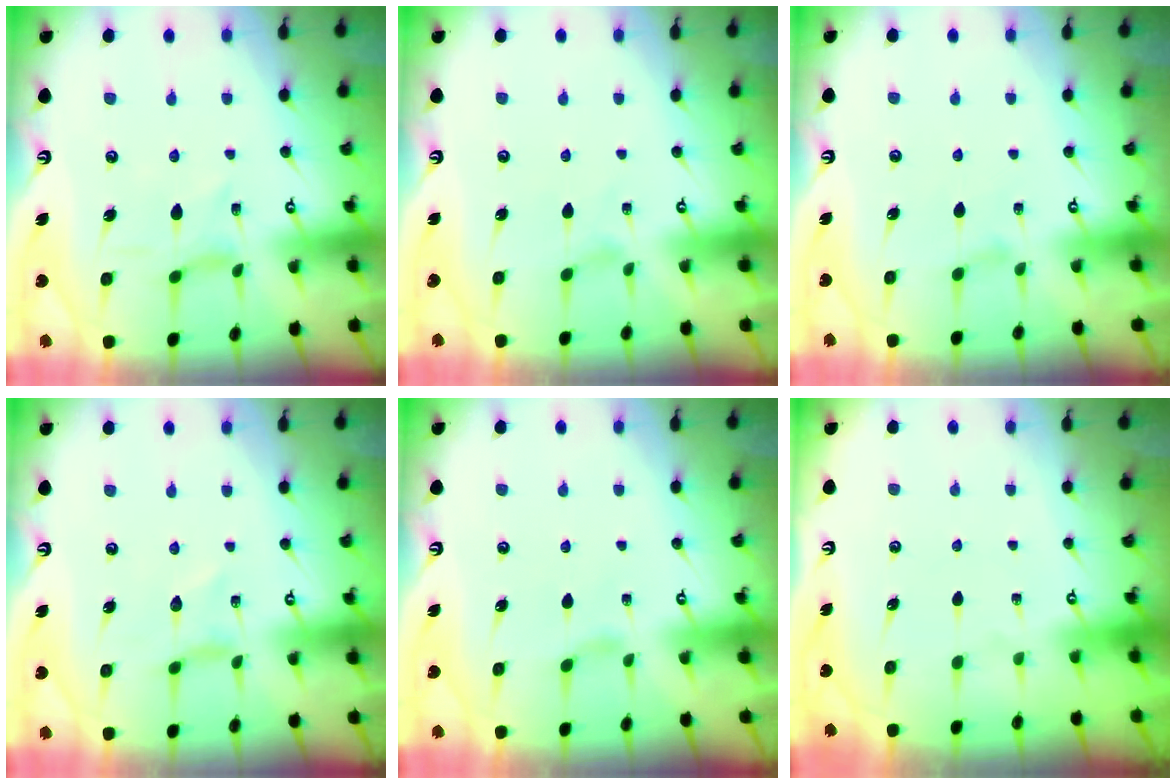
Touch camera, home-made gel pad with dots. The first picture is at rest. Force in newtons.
{"total": 0.0}
{"total": 1.9, "press": 1.9, "slide": 0.3}
{"total": 0.0}
{"total": 1.9, "press": 1.8, "slide": 0.5}
{"total": 0.0}